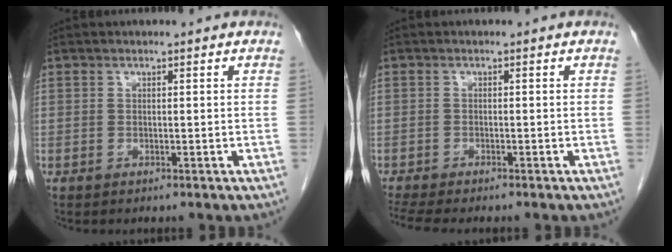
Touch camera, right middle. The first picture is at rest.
{"total": 5.4, "force": [-4.7, 0.6, 2.7], "torque": [-0.041, -0.007, -0.076]}